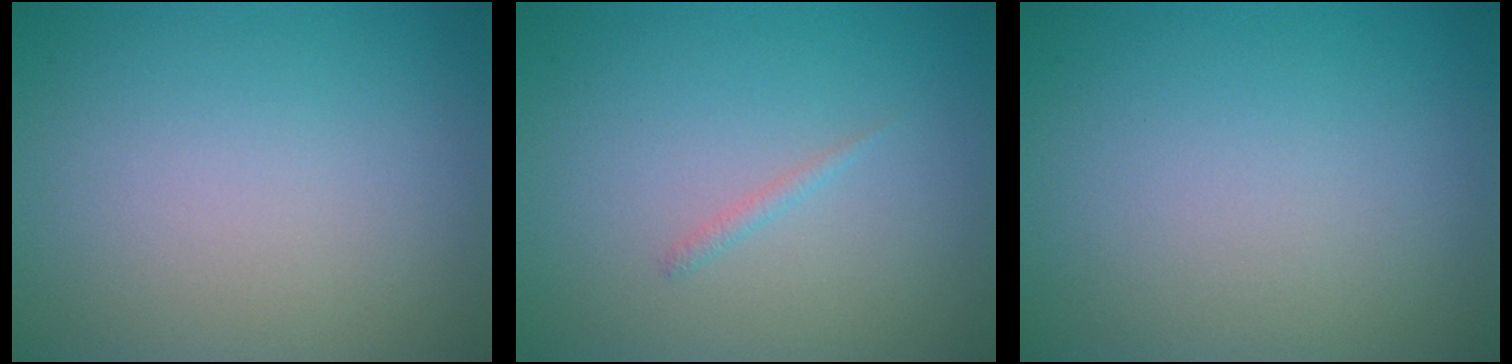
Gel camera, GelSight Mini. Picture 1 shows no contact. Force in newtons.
{"total": 0.6, "press": 0.6, "slide": 0.1}
{"total": 0.0}